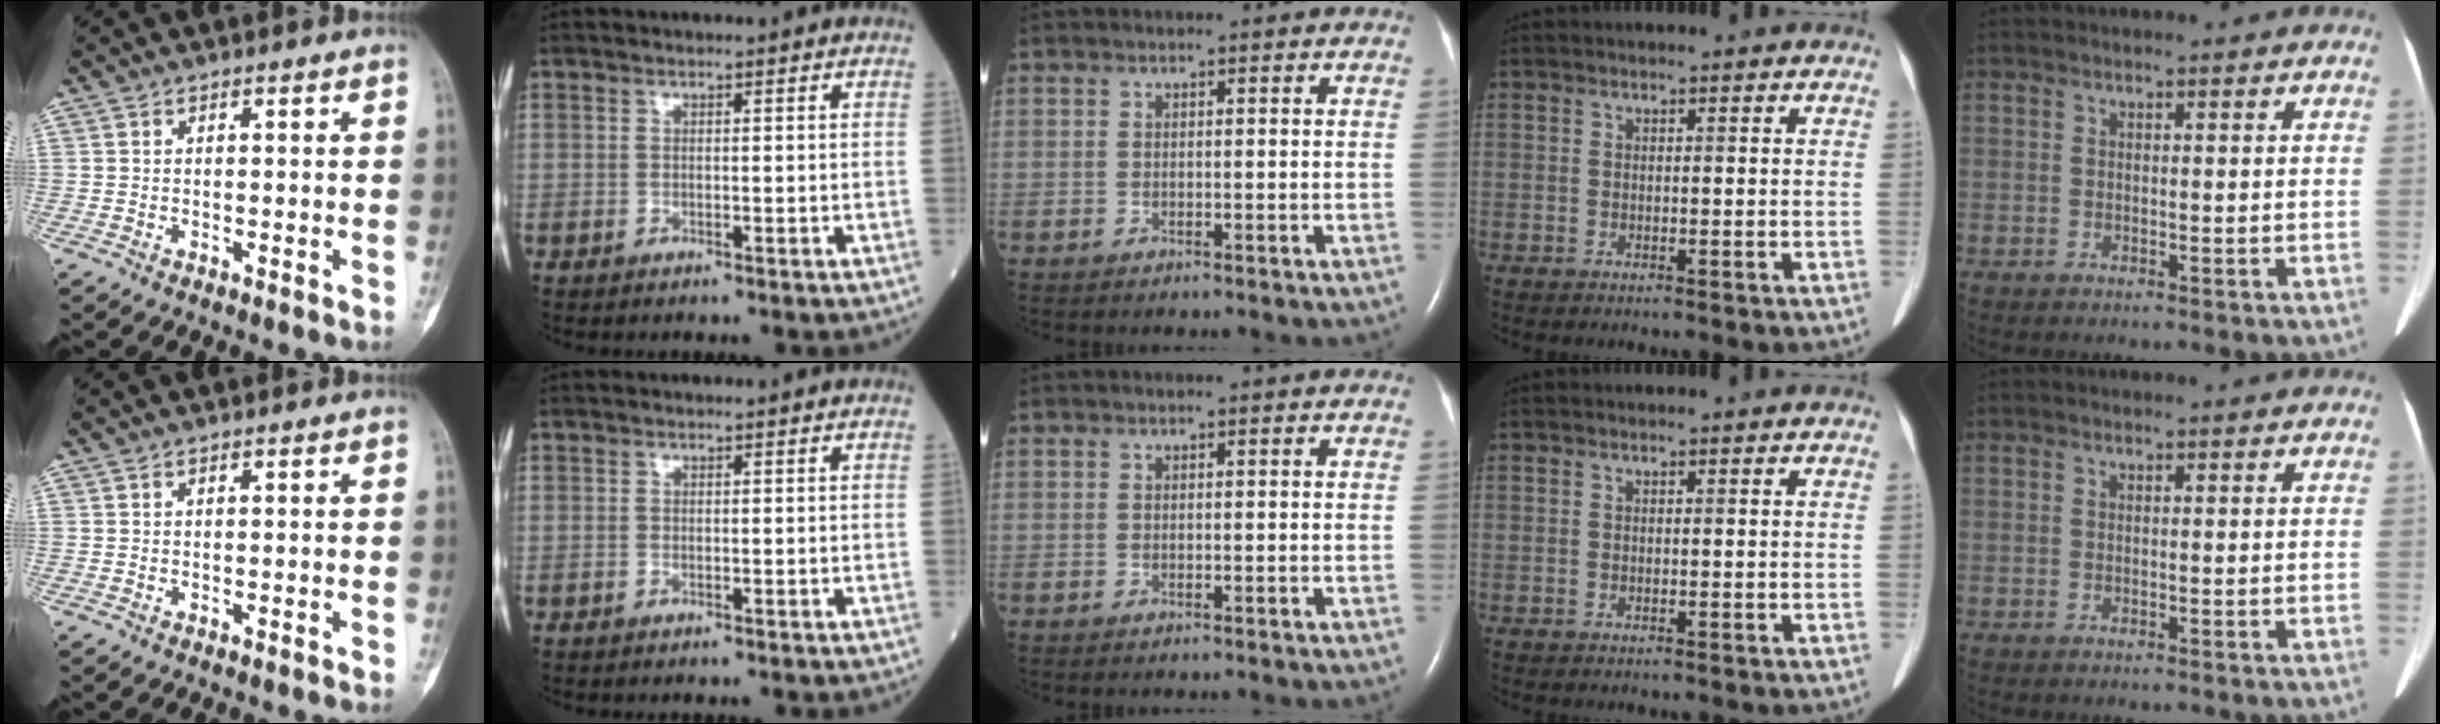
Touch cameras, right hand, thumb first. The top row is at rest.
{}